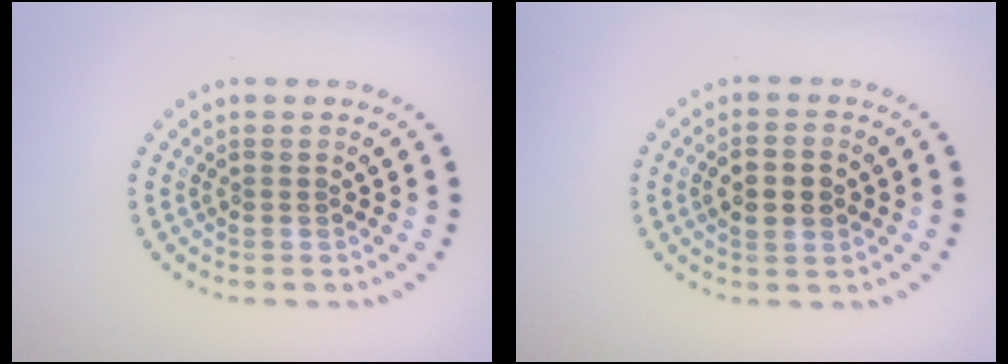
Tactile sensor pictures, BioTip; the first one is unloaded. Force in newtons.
{"total": 3.0, "press": 3.0, "slide": 0.3}